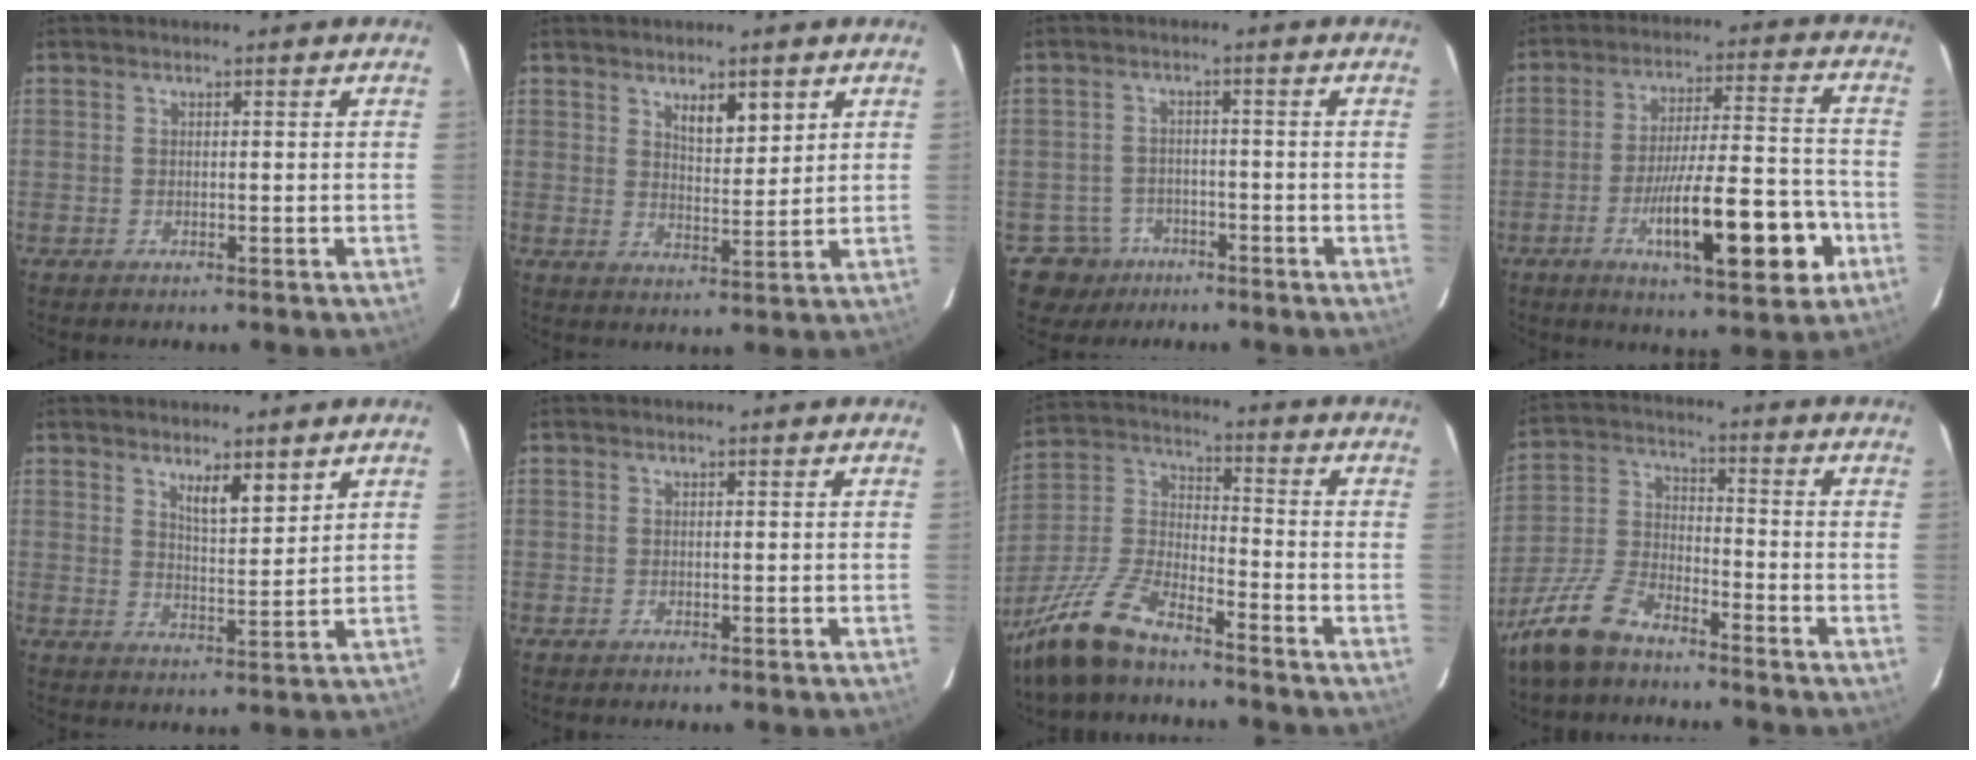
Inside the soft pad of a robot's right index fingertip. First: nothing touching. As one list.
[{"total": 5.0, "force": [2.9, 1.6, 3.7], "torque": [-0.064, -0.002, 0.052]}, {"total": 6.0, "force": [-3.3, 5.0, -0.5], "torque": [0.008, 0.011, -0.047]}, {"total": 16.7, "force": [-6.3, 3.0, 15.1], "torque": [-0.238, 0.005, -0.091]}, {"total": 4.6, "force": [3.2, 0.9, 3.1], "torque": [-0.057, -0.010, 0.059]}, {"total": 0.0}, {"total": 11.9, "force": [-9.4, 3.0, 6.7], "torque": [-0.155, -0.001, -0.182]}, {"total": 9.5, "force": [-7.4, 3.5, 4.6], "torque": [-0.116, -0.005, -0.152]}]